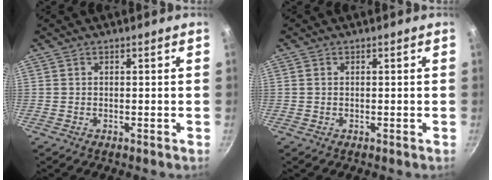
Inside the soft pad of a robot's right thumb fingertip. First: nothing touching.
{"total": 0.5, "force": [0.1, 0.4, 0.3], "torque": [-0.006, 0.001, 0.002]}